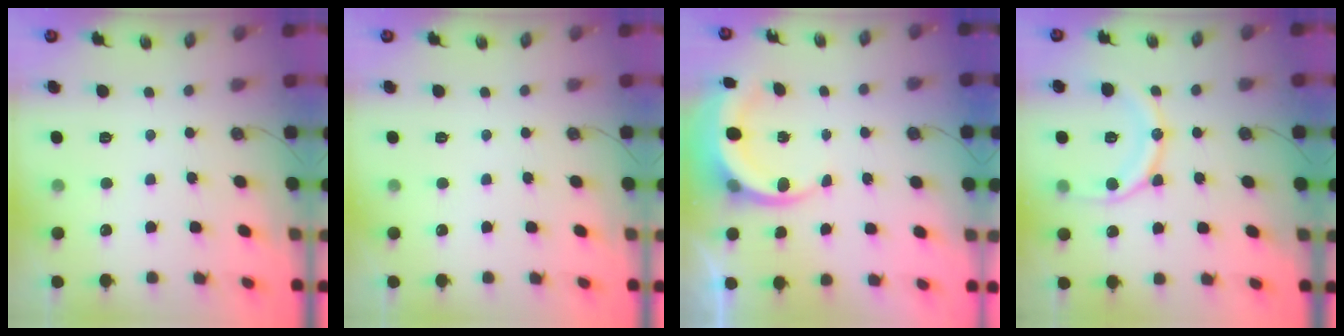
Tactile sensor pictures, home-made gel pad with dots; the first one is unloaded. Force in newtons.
{"total": 0.0}
{"total": 7.0, "press": 6.9, "slide": 1.4}
{"total": 14.5, "press": 14.4, "slide": 1.5}